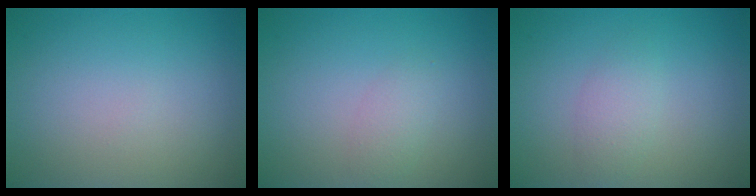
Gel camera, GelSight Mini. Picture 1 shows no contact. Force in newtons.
{"total": 1.5, "press": 1.5, "slide": 0.1}
{"total": 2.3, "press": 2.3, "slide": 0.0}